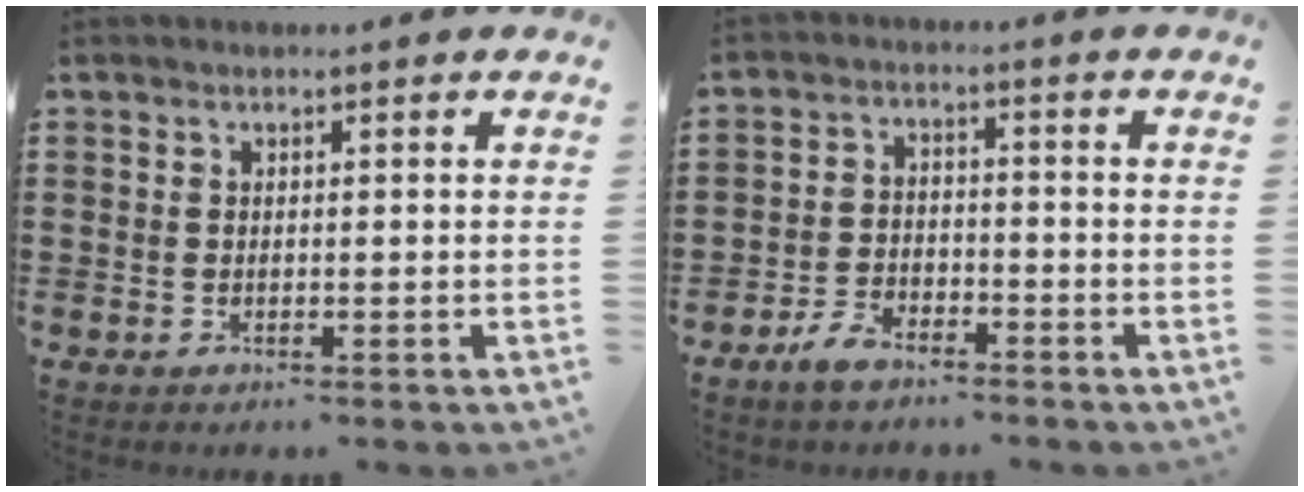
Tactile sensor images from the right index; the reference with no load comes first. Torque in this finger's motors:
{"motor_torque": [0.50, -0.80, 0.18, 0.03]}